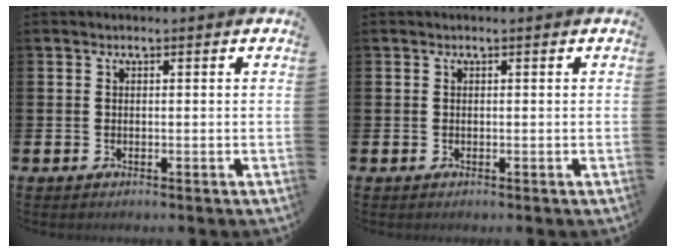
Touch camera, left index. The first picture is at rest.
{"total": 0.0}